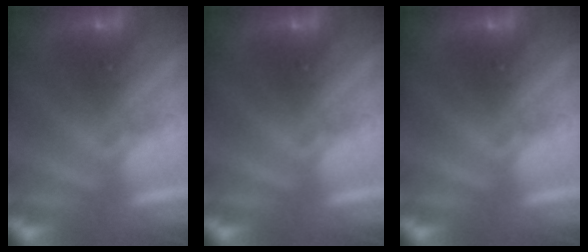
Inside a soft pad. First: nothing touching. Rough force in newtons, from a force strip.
{"total": 0.0}
{"total": 0.0}